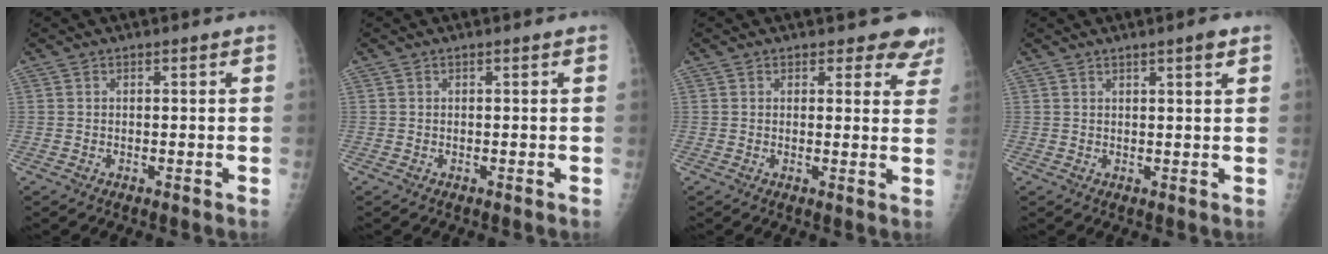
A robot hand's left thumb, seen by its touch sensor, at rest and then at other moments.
{"total": 0.0}
{"total": 6.0, "force": [5.2, 2.9, 0.7], "torque": [0.041, -0.026, 0.040]}
{"total": 2.4, "force": [1.5, 0.2, 1.8], "torque": [-0.025, -0.008, 0.022]}